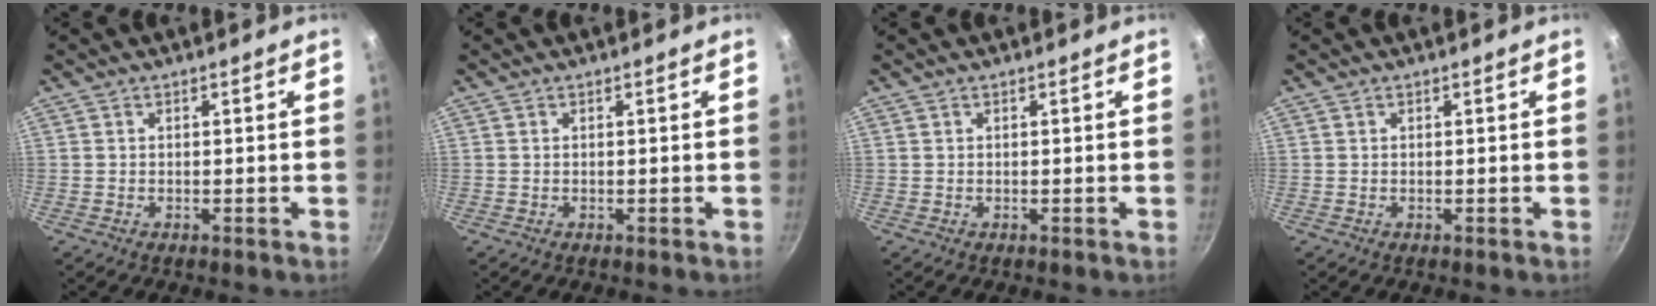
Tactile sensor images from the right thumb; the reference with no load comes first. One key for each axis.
{"total": 0.0}
{"total": 0.0}
{"total": 0.0}